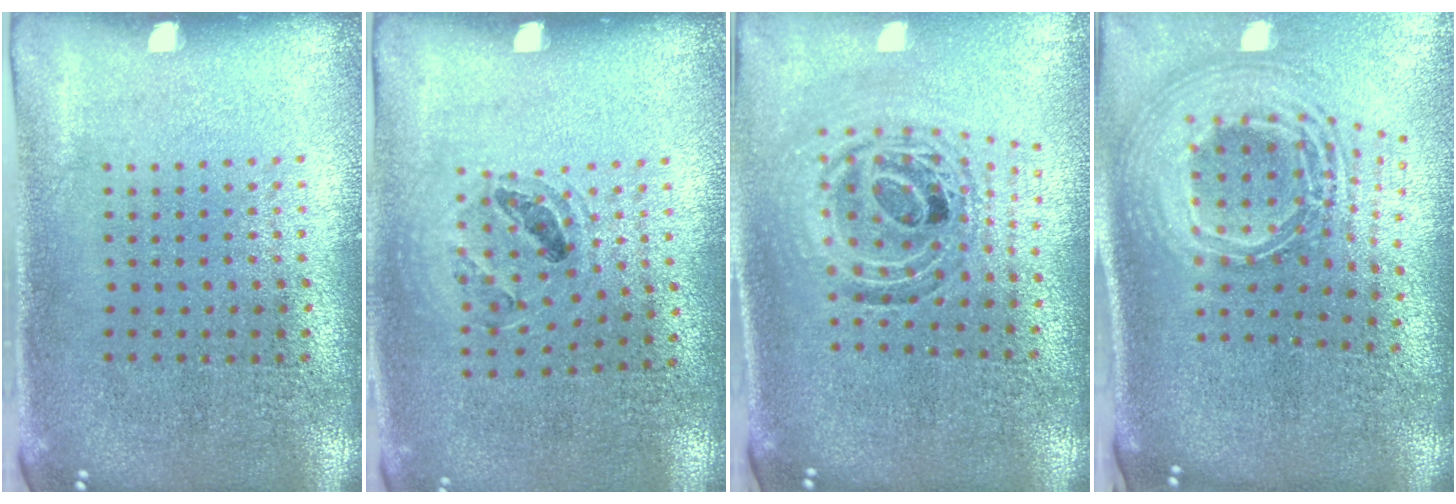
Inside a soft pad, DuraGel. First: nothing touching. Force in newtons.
{"total": 0.9, "press": 0.9, "slide": 0.1}
{"total": 1.1, "press": 1.0, "slide": 0.4}
{"total": 2.8, "press": 1.9, "slide": 2.0}